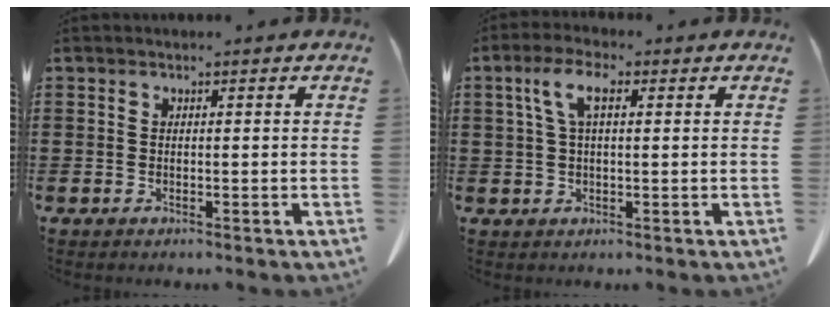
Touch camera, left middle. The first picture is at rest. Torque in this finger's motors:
{"motor_torque": [0.12, 0.14, 0.47, 0.15]}